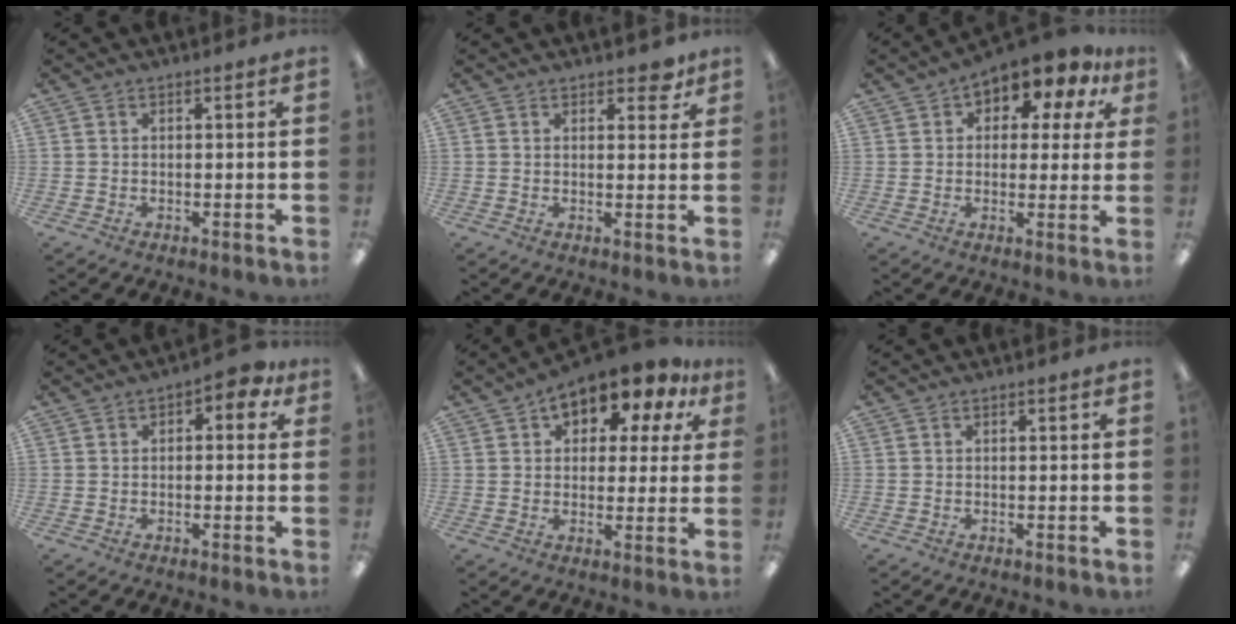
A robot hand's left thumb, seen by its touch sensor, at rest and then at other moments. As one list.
[{"total": 3.8, "force": [2.9, 1.8, 1.6], "torque": [-0.006, -0.013, 0.047]}, {"total": 8.9, "force": [6.2, 4.6, 4.5], "torque": [-0.075, -0.044, 0.109]}, {"total": 3.8, "force": [0.7, 2.1, 3.0], "torque": [-0.036, 0.003, 0.006]}, {"total": 11.1, "force": [7.9, 5.5, 5.4], "torque": [-0.082, -0.051, 0.139]}, {"total": 0.0}]